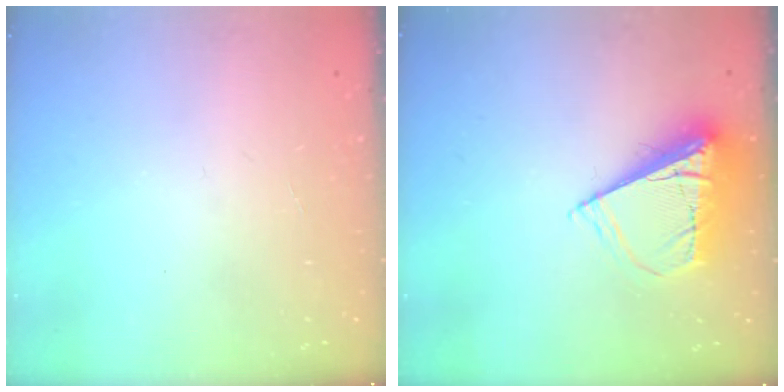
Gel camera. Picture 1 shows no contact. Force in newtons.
{"total": 9.3, "press": 9.3, "slide": 1.1}